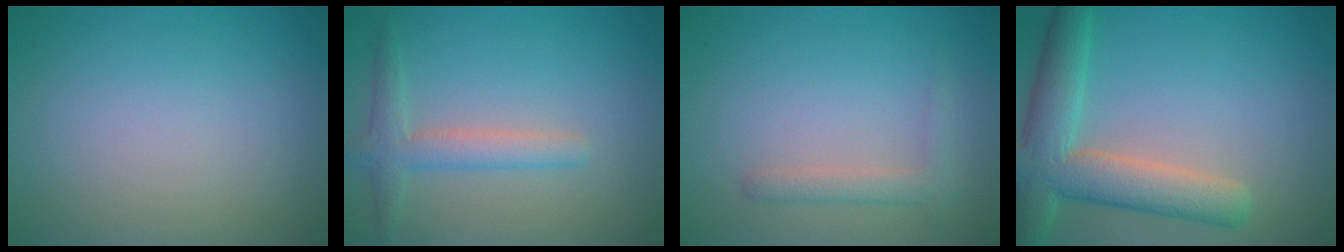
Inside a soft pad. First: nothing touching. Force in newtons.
{"total": 2.8, "press": 2.8, "slide": 0.1}
{"total": 1.8, "press": 1.8, "slide": 0.1}
{"total": 6.9, "press": 6.9, "slide": 0.4}